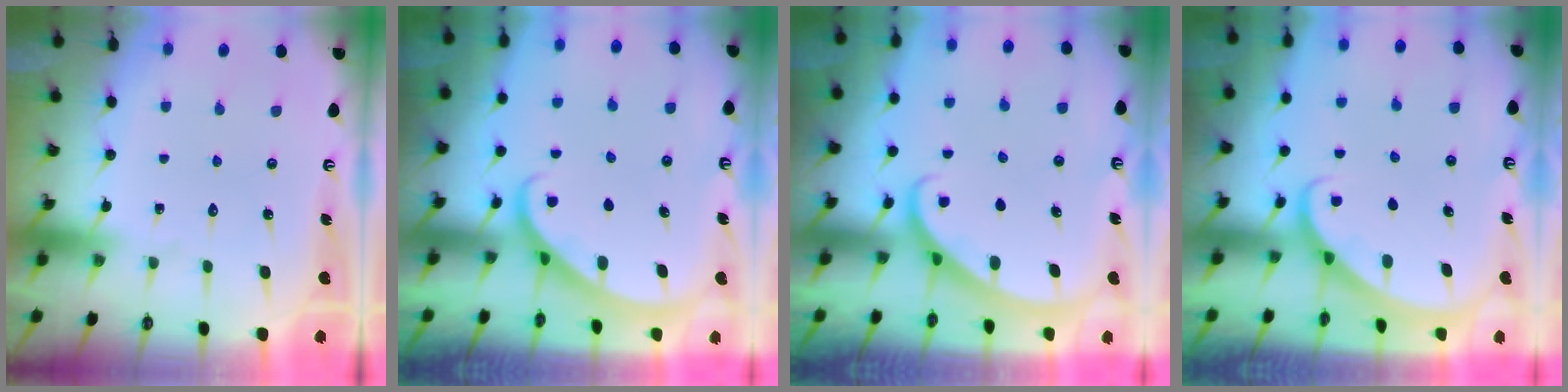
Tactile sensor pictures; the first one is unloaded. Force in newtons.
{"total": 2.3, "press": 2.3, "slide": 0.1}
{"total": 2.0, "press": 2.0, "slide": 0.1}
{"total": 2.0, "press": 2.0, "slide": 0.1}